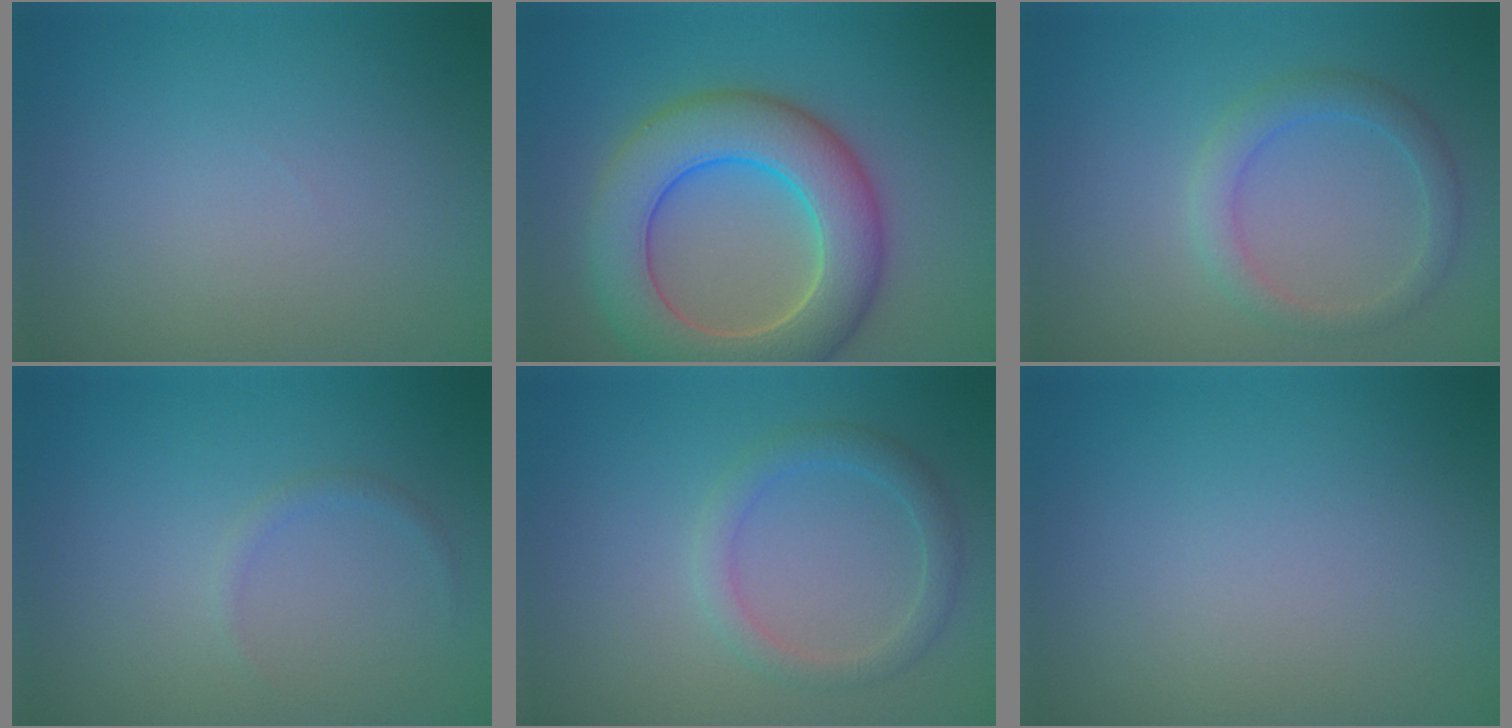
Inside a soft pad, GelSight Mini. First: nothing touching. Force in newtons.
{"total": 9.1, "press": 9.1, "slide": 0.4}
{"total": 2.4, "press": 2.4, "slide": 0.1}
{"total": 0.7, "press": 0.7, "slide": 0.1}
{"total": 2.2, "press": 2.2, "slide": 0.1}
{"total": 0.0}